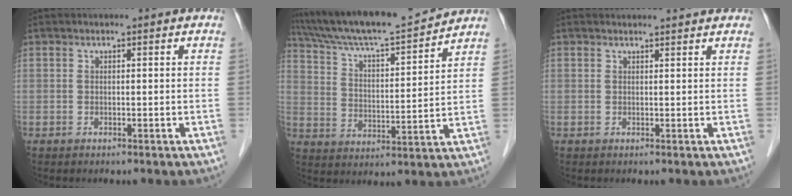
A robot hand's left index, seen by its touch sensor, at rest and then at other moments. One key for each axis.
{"total": 16.2, "fx": 15.0, "fy": 0.2, "fz": 6.0, "tx": -0.113, "ty": 0.004, "tz": 0.248}
{"total": 3.3, "fx": 3.3, "fy": 0.3, "fz": 0.6, "tx": -0.012, "ty": 0.012, "tz": 0.037}